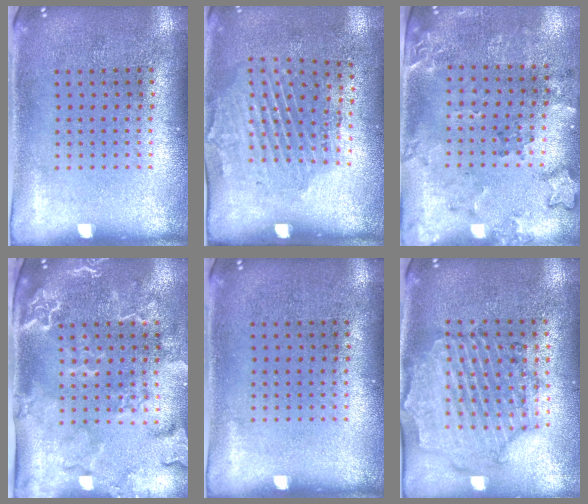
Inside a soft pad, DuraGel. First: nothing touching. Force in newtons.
{"total": 2.0, "press": 1.2, "slide": 1.6}
{"total": 1.9, "press": 1.5, "slide": 1.1}
{"total": 2.8, "press": 2.5, "slide": 1.4}
{"total": 0.0}
{"total": 1.2, "press": 1.1, "slide": 0.3}